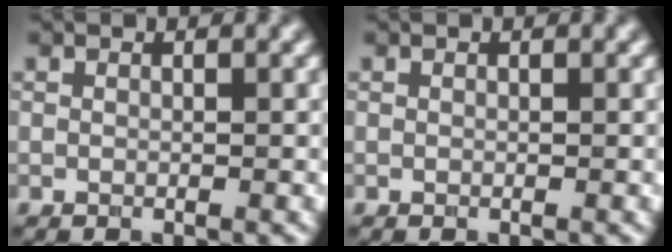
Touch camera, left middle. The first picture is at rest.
{"total": 0.0}